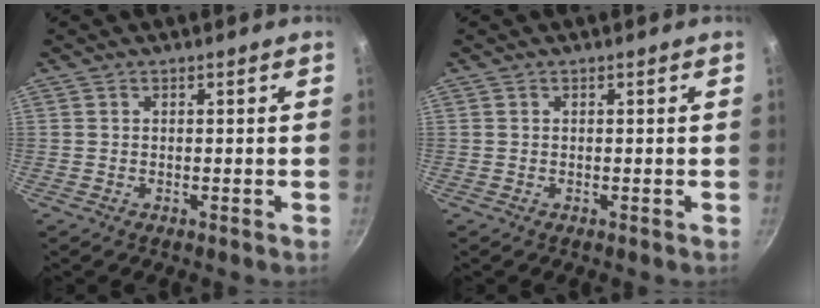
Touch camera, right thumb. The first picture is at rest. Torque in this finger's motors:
{"motor_torque": [0.00, 0.00, 0.14, 0.05, 0.03]}